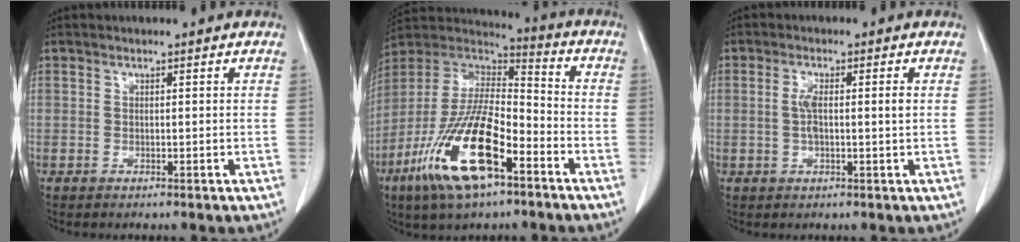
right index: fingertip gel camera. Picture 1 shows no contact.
{"total": 18.5, "force": [-8.9, 5.5, 15.2], "torque": [-0.311, -0.015, -0.160]}
{"total": 3.6, "force": [0.2, 0.6, 3.6], "torque": [-0.072, 0.004, 0.004]}